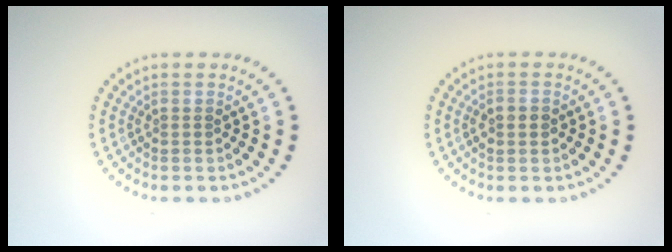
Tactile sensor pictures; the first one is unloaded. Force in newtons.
{"total": 1.5, "press": 1.5, "slide": 0.3}